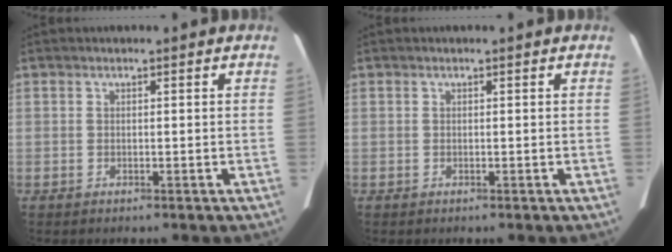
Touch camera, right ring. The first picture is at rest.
{"total": 0.0}